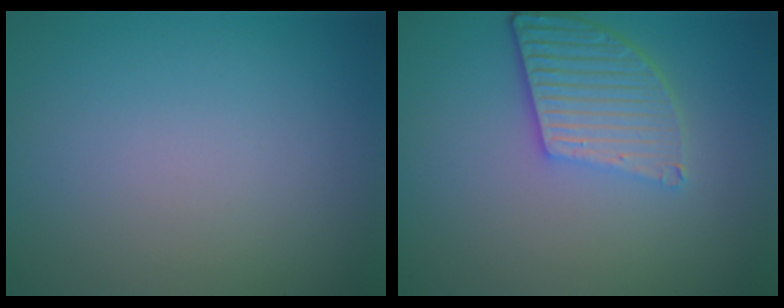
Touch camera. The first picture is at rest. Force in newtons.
{"total": 4.8, "press": 3.8, "slide": 3.0}